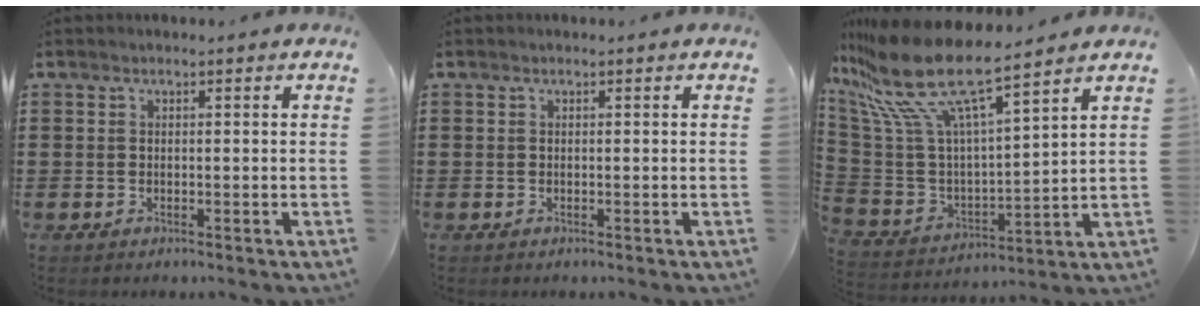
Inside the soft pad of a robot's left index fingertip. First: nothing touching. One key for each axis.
{"total": 0.0}
{"total": 13.4, "fx": 9.7, "fy": 2.7, "fz": 8.8, "tx": -0.219, "ty": -0.062, "tz": 0.163}